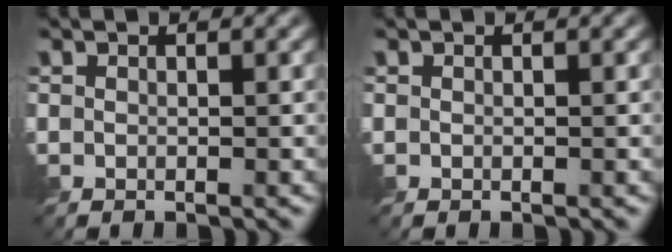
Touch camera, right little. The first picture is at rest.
{"total": 0.0}